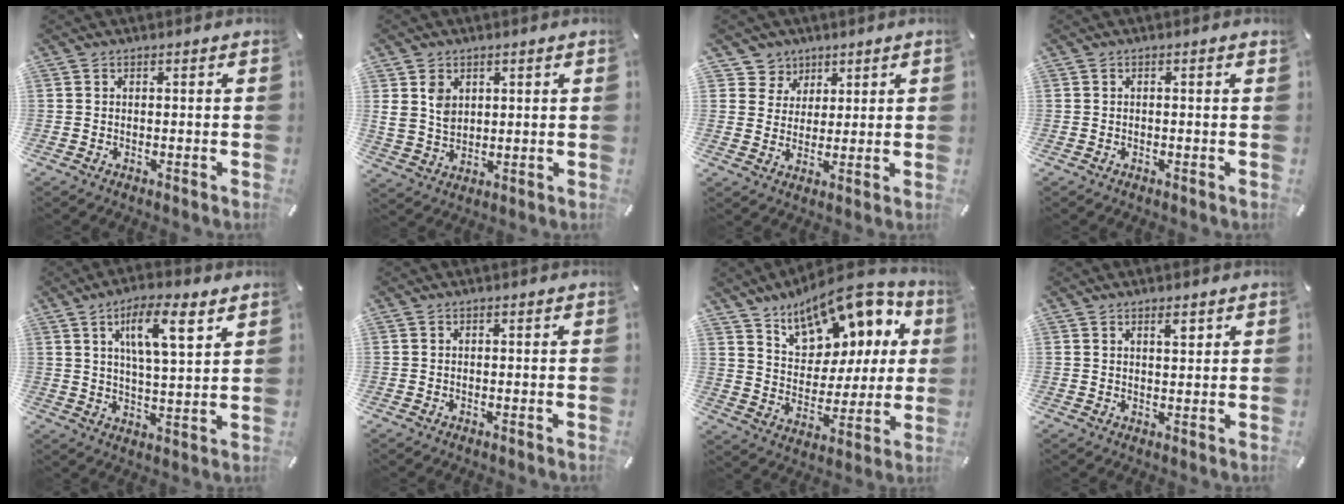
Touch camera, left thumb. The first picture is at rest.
{"total": 5.9, "force": [2.5, 4.7, 2.5], "torque": [-0.060, -0.004, 0.046]}
{"total": 6.1, "force": [3.0, 5.3, -0.2], "torque": [0.000, -0.018, 0.055]}
{"total": 0.5, "force": [-0.1, 0.0, 0.5], "torque": [-0.009, -0.002, -0.001]}
{"total": 11.2, "force": [6.1, 2.8, 9.0], "torque": [-0.147, -0.025, 0.099]}
{"total": 0.0}
{"total": 16.6, "force": [11.2, 9.4, 7.9], "torque": [-0.122, -0.079, 0.194]}
{"total": 2.7, "force": [1.9, 0.9, 1.8], "torque": [-0.021, -0.007, 0.030]}